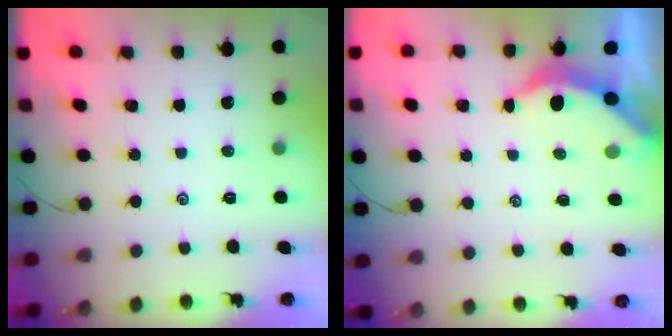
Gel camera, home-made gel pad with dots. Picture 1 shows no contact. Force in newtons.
{"total": 3.7, "press": 3.7, "slide": 0.5}